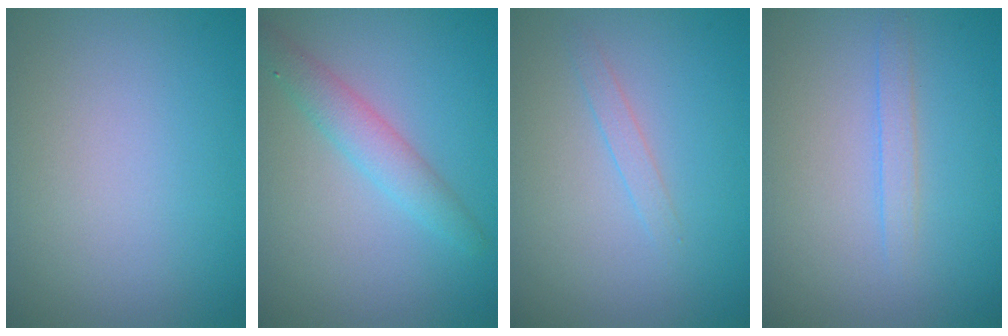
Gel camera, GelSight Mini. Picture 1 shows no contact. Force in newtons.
{"total": 2.8, "press": 2.8, "slide": 0.1}
{"total": 1.0, "press": 1.0, "slide": 0.1}
{"total": 1.2, "press": 1.2, "slide": 0.1}